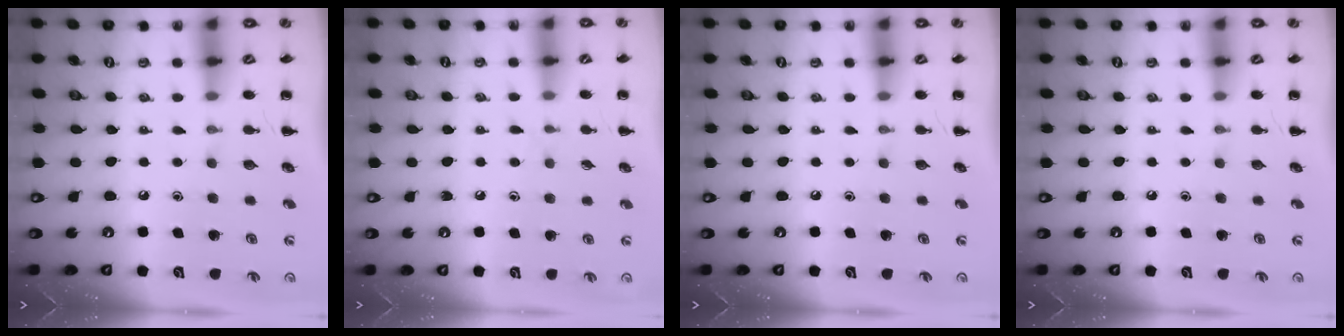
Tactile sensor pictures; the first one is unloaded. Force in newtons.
{"total": 4.4, "press": 4.1, "slide": 1.6}
{"total": 0.0}
{"total": 0.0}